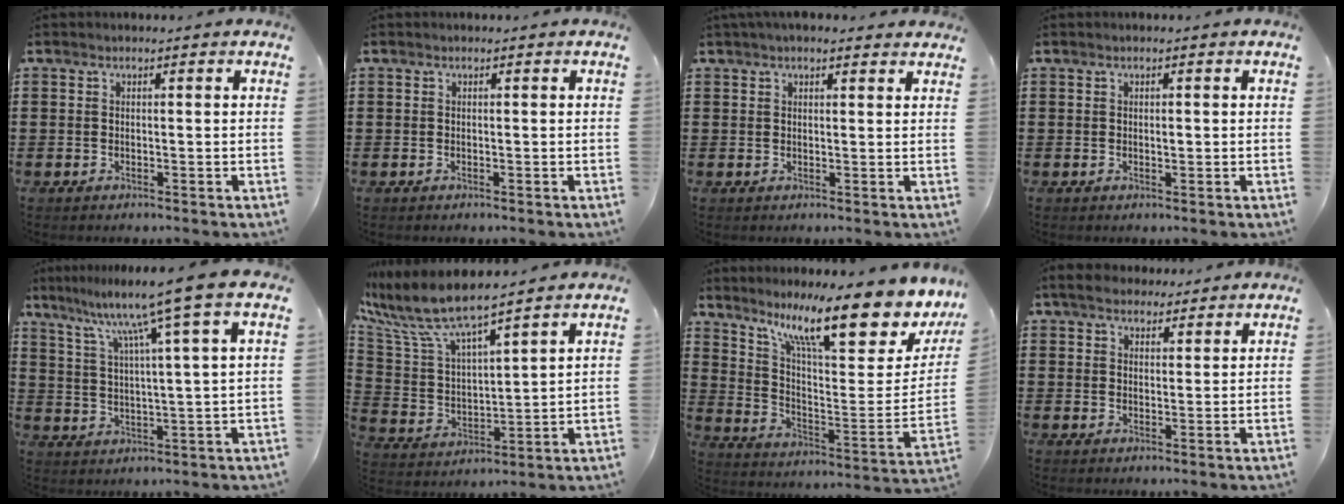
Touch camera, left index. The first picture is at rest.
{"total": 0.0}
{"total": 2.5, "force": [2.1, 1.1, 0.8], "torque": [-0.020, 0.006, 0.039]}
{"total": 0.8, "force": [0.2, 0.3, 0.7], "torque": [-0.014, 0.001, 0.003]}
{"total": 9.5, "force": [6.5, -1.8, 6.7], "torque": [-0.154, -0.032, 0.097]}
{"total": 8.3, "force": [7.2, 1.3, 4.1], "torque": [-0.119, -0.042, 0.118]}
{"total": 14.3, "force": [10.3, 2.6, 9.6], "torque": [-0.176, -0.071, 0.168]}
{"total": 3.9, "force": [3.3, 1.7, 1.0], "torque": [-0.032, 0.002, 0.062]}